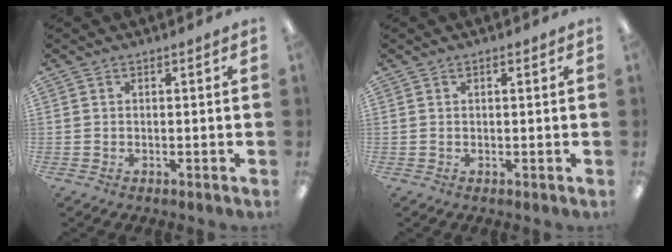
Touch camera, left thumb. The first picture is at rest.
{"total": 0.6, "force": [0.4, 0.2, 0.4], "torque": [-0.010, 0.003, 0.007]}